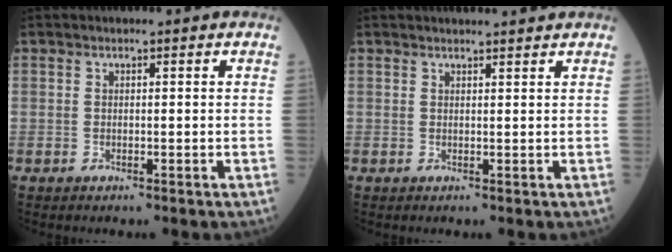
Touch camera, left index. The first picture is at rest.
{"total": 4.0, "force": [3.8, 0.0, 1.2], "torque": [-0.014, 0.015, 0.047]}